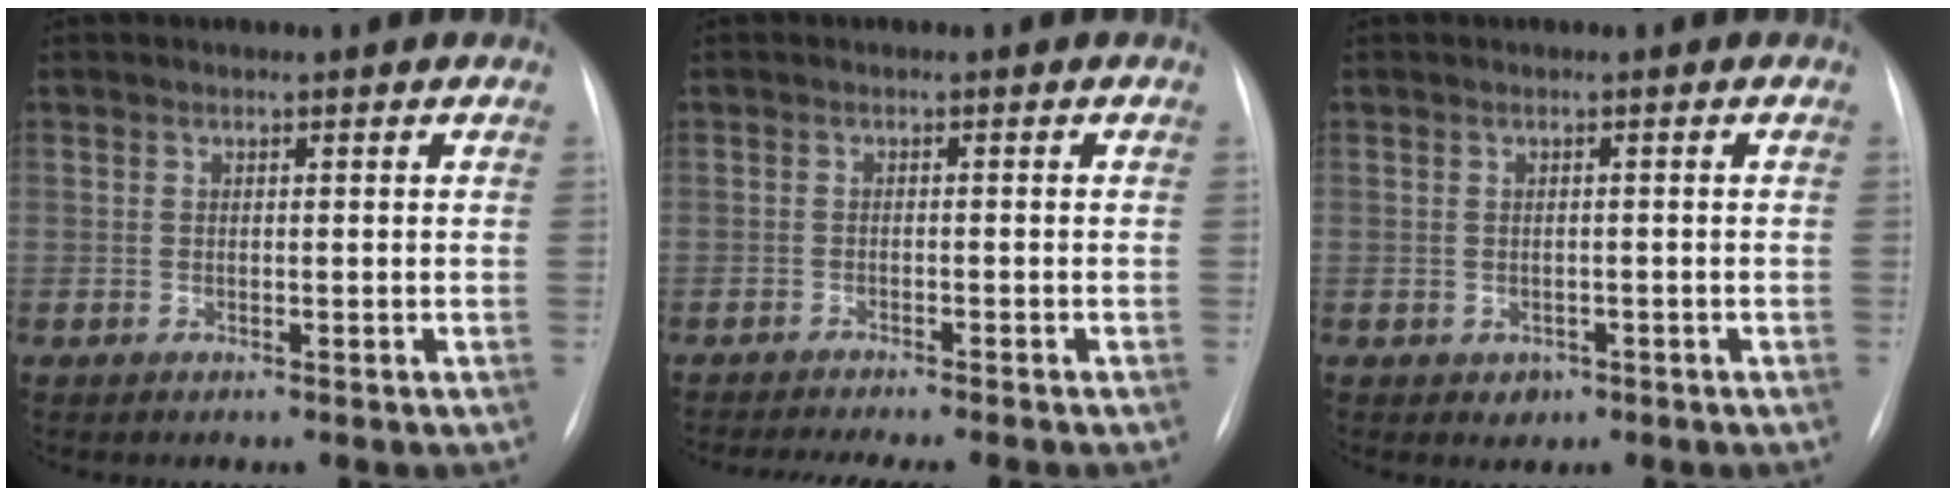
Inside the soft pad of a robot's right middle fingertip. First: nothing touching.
{"total": 9.9, "force": [-8.7, 0.5, 4.7], "torque": [-0.053, -0.013, -0.120]}
{"total": 1.8, "force": [-0.8, 1.5, 0.6], "torque": [-0.005, 0.004, -0.004]}